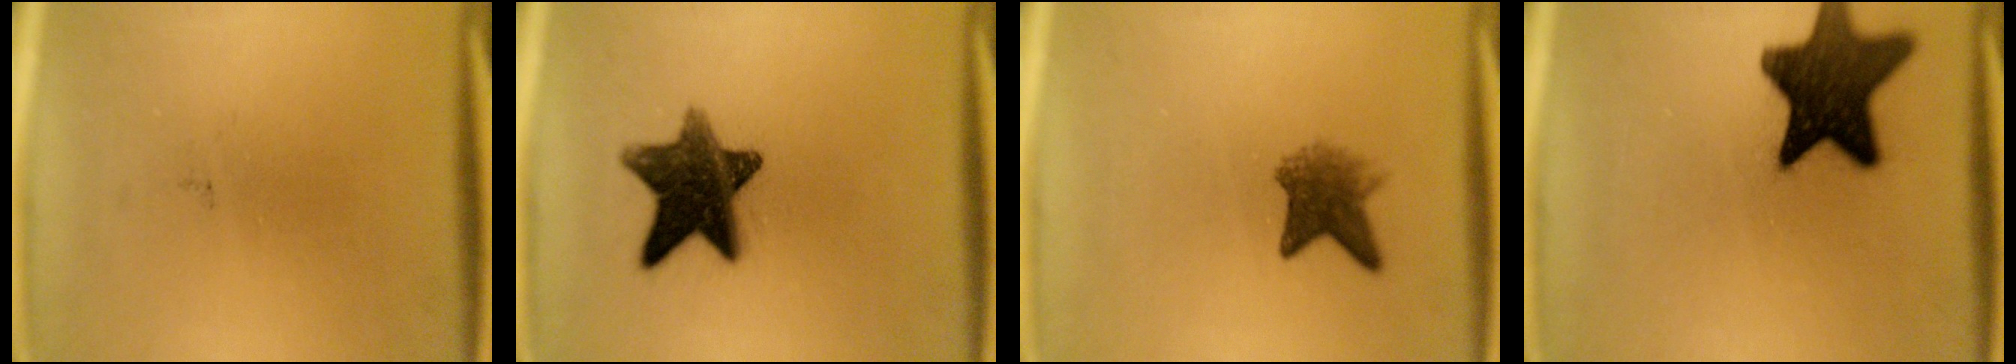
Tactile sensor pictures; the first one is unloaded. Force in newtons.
{"total": 12.5}
{"total": 4.3}
{"total": 14.9}